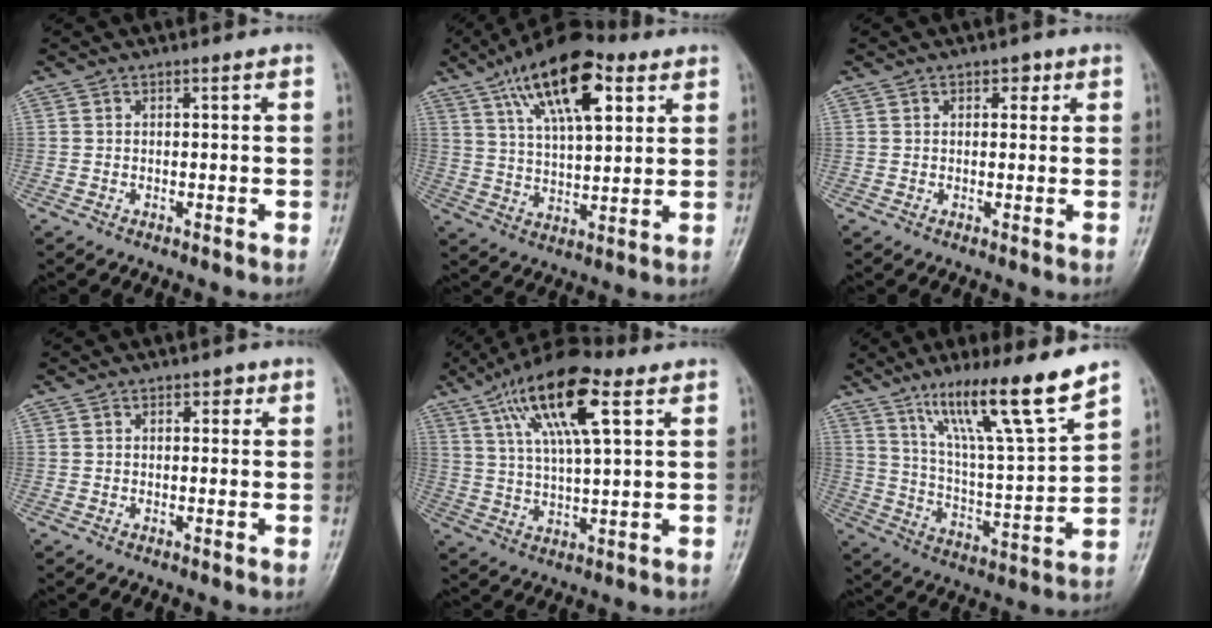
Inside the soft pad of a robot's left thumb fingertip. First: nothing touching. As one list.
[{"total": 17.4, "force": [8.4, 7.2, 13.4], "torque": [-0.196, -0.016, 0.141]}, {"total": 2.1, "force": [1.0, 1.4, 1.3], "torque": [0.001, 0.000, 0.008]}, {"total": 1.8, "force": [0.8, 1.2, 1.1], "torque": [-0.001, 0.001, 0.007]}, {"total": 15.9, "force": [7.4, 4.9, 13.2], "torque": [-0.227, -0.002, 0.128]}, {"total": 17.0, "force": [11.8, 1.2, 12.2], "torque": [-0.191, -0.065, 0.206]}]